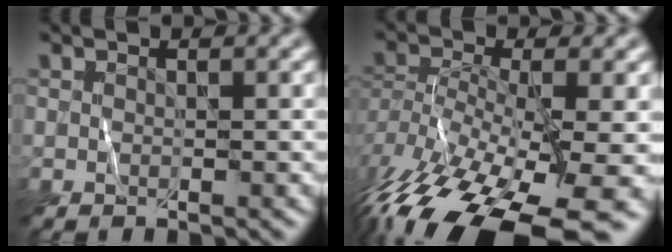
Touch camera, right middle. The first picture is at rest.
{"total": 17.8, "force": [-11.8, 6.4, 11.7], "torque": [-0.240, -0.045, -0.170]}